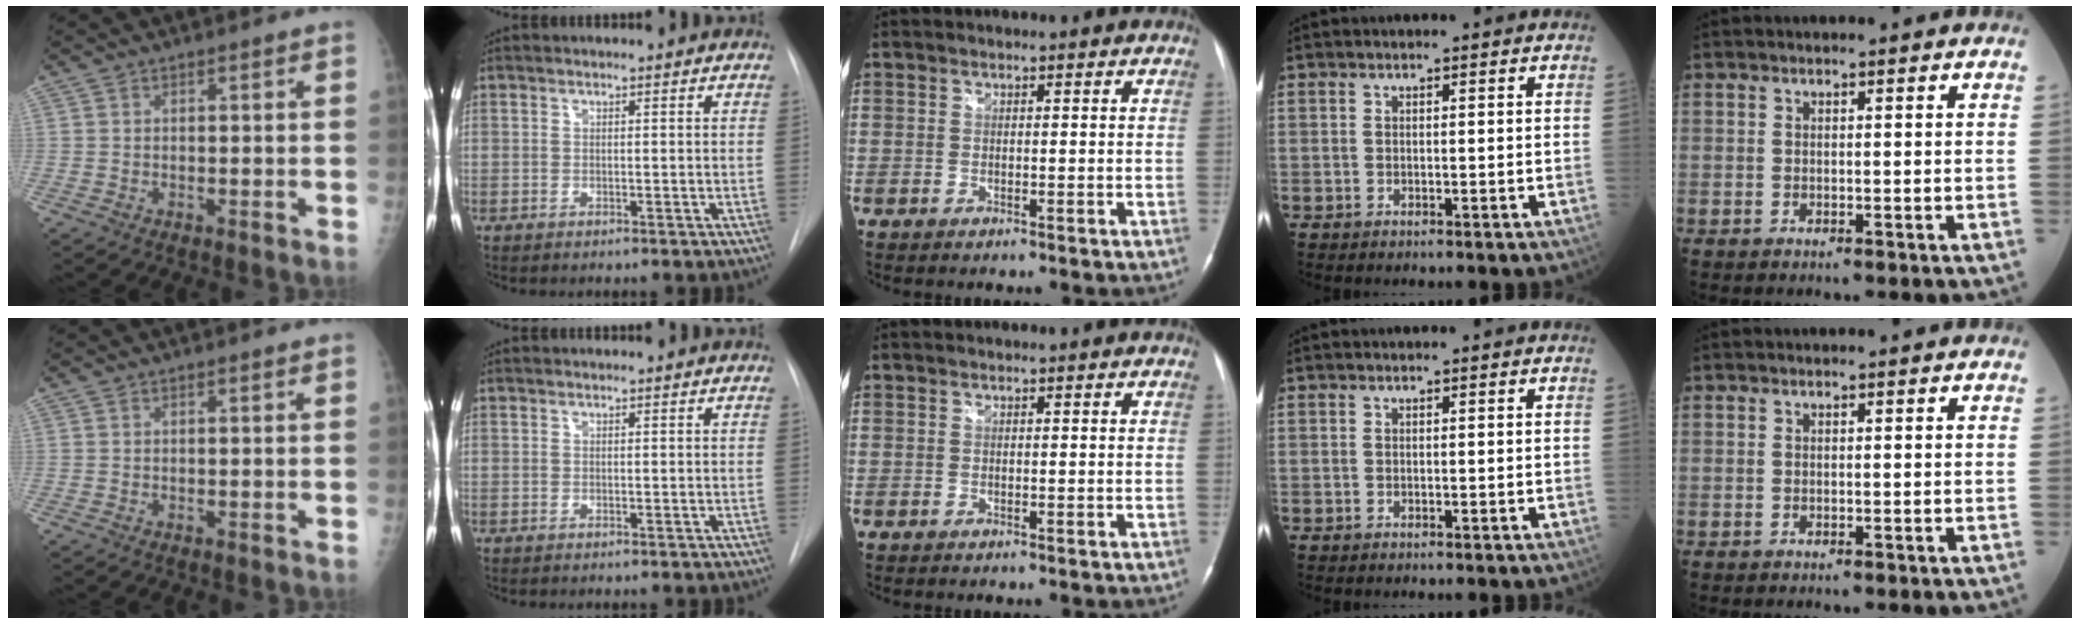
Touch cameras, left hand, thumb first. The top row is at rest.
{}